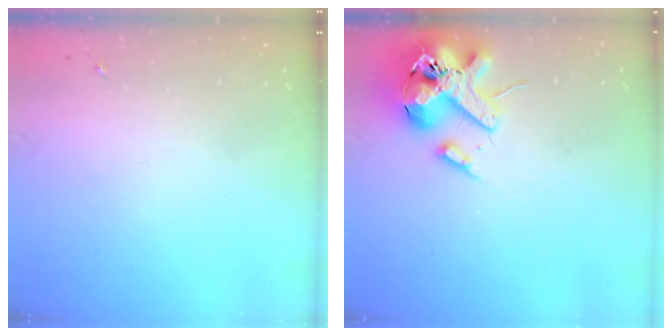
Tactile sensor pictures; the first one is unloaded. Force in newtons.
{"total": 16.5, "press": 16.3, "slide": 2.8}